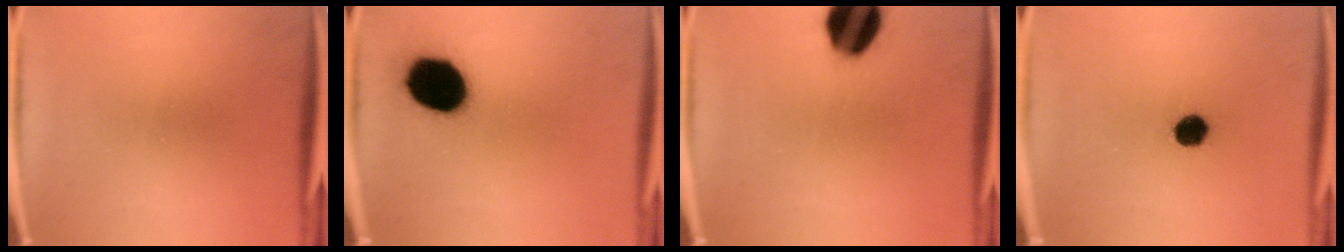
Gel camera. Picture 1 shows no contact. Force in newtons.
{"total": 17.4}
{"total": 14.3}
{"total": 5.3}